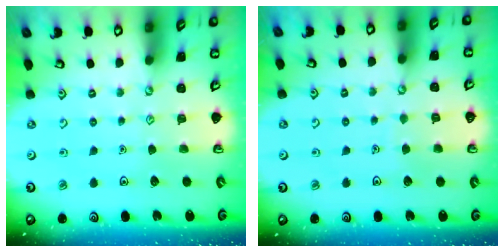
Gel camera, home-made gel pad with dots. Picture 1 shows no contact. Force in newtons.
{"total": 2.8, "press": 2.8, "slide": 0.1}